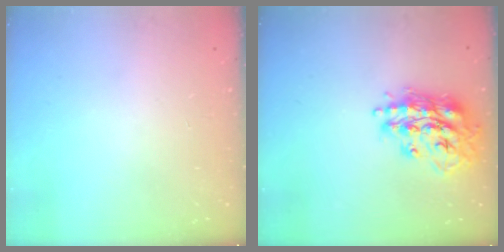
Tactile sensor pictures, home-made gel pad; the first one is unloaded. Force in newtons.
{"total": 17.1, "press": 17.0, "slide": 1.4}